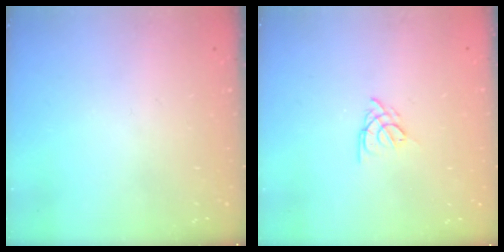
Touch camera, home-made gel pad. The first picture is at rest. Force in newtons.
{"total": 3.7, "press": 3.6, "slide": 0.8}